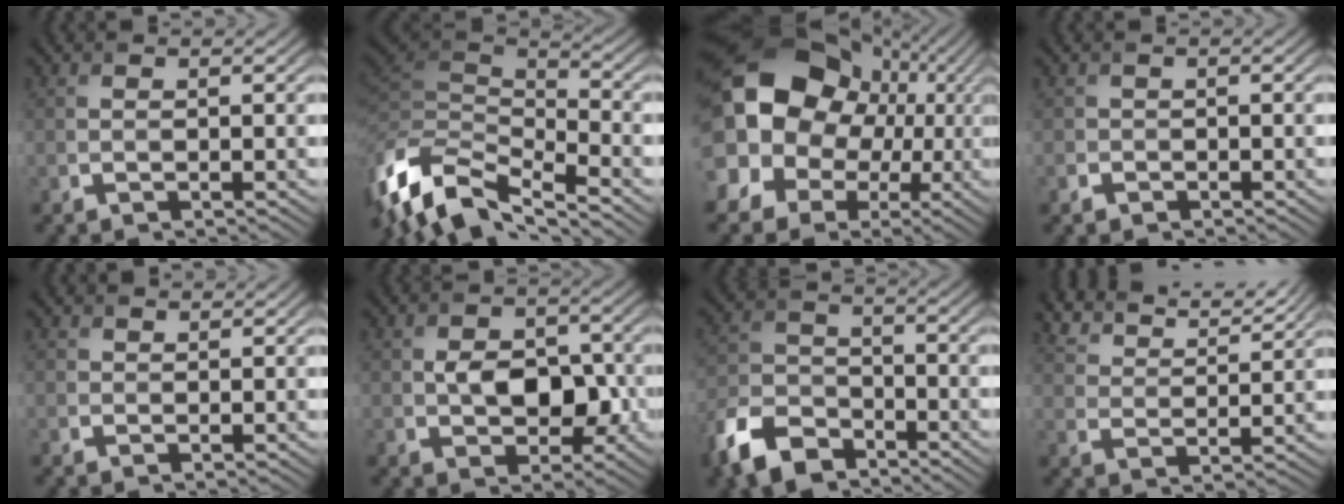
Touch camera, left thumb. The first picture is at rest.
{"total": 12.8, "force": [-7.1, 5.2, 9.3], "torque": [-0.232, -0.012, -0.128]}
{"total": 19.5, "force": [3.4, 16.4, 10.0], "torque": [-0.236, 0.012, 0.042]}
{"total": 1.1, "force": [-0.8, 0.7, -0.4], "torque": [0.013, -0.001, -0.020]}
{"total": 0.7, "force": [0.4, 0.1, -0.5], "torque": [0.014, -0.001, 0.005]}
{"total": 5.4, "force": [-0.6, 3.8, 3.8], "torque": [-0.058, -0.008, -0.011]}
{"total": 9.2, "force": [-6.7, 4.6, 4.4], "torque": [-0.103, -0.013, -0.151]}
{"total": 7.4, "force": [6.8, 1.5, 2.5], "torque": [-0.067, 0.006, 0.118]}